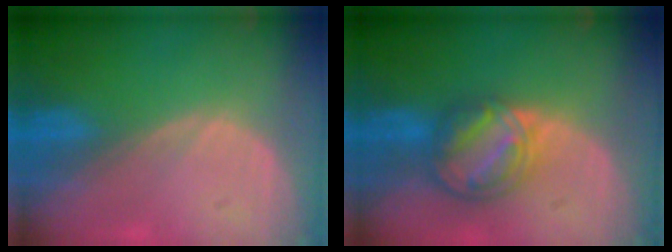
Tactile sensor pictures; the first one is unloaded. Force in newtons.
{"total": 8.2, "press": 6.9, "slide": 4.4}